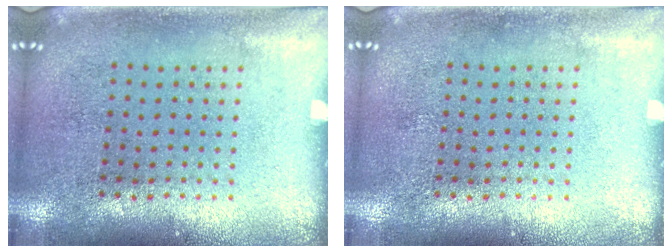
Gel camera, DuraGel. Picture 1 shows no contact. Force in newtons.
{"total": 0.0}